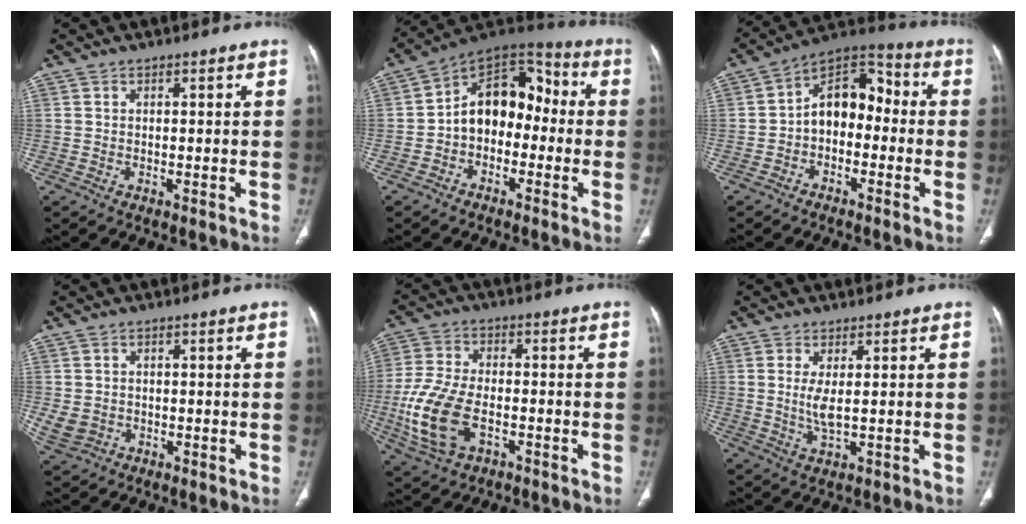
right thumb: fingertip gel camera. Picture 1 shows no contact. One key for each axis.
{"total": 13.4, "fx": -1.6, "fy": 9.5, "fz": 9.3, "tx": -0.104, "ty": 0.051, "tz": -0.046}
{"total": 11.1, "fx": -1.4, "fy": 7.6, "fz": 7.9, "tx": -0.090, "ty": 0.046, "tz": -0.044}
{"total": 4.5, "fx": -0.4, "fy": 3.9, "fz": 2.2, "tx": -0.045, "ty": 0.001, "tz": 0.006}
{"total": 13.8, "fx": -3.8, "fy": 8.0, "fz": 10.6, "tx": -0.234, "ty": 0.007, "tz": -0.068}
{"total": 3.9, "fx": 0.7, "fy": 1.0, "fz": 3.7, "tx": -0.085, "ty": -0.016, "tz": 0.020}